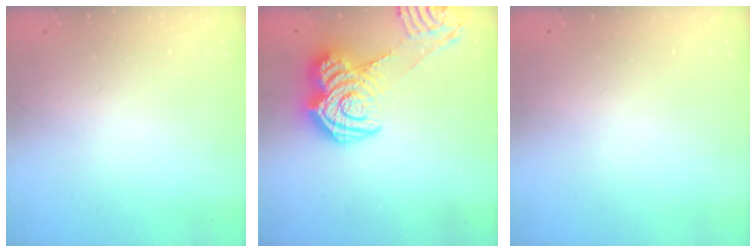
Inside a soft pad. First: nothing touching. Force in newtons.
{"total": 16.2, "press": 16.2, "slide": 1.1}
{"total": 0.0}